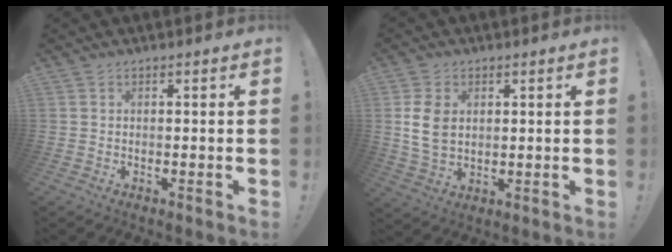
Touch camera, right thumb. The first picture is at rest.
{"total": 8.2, "force": [1.4, 6.1, 5.4], "torque": [-0.104, 0.005, 0.028]}